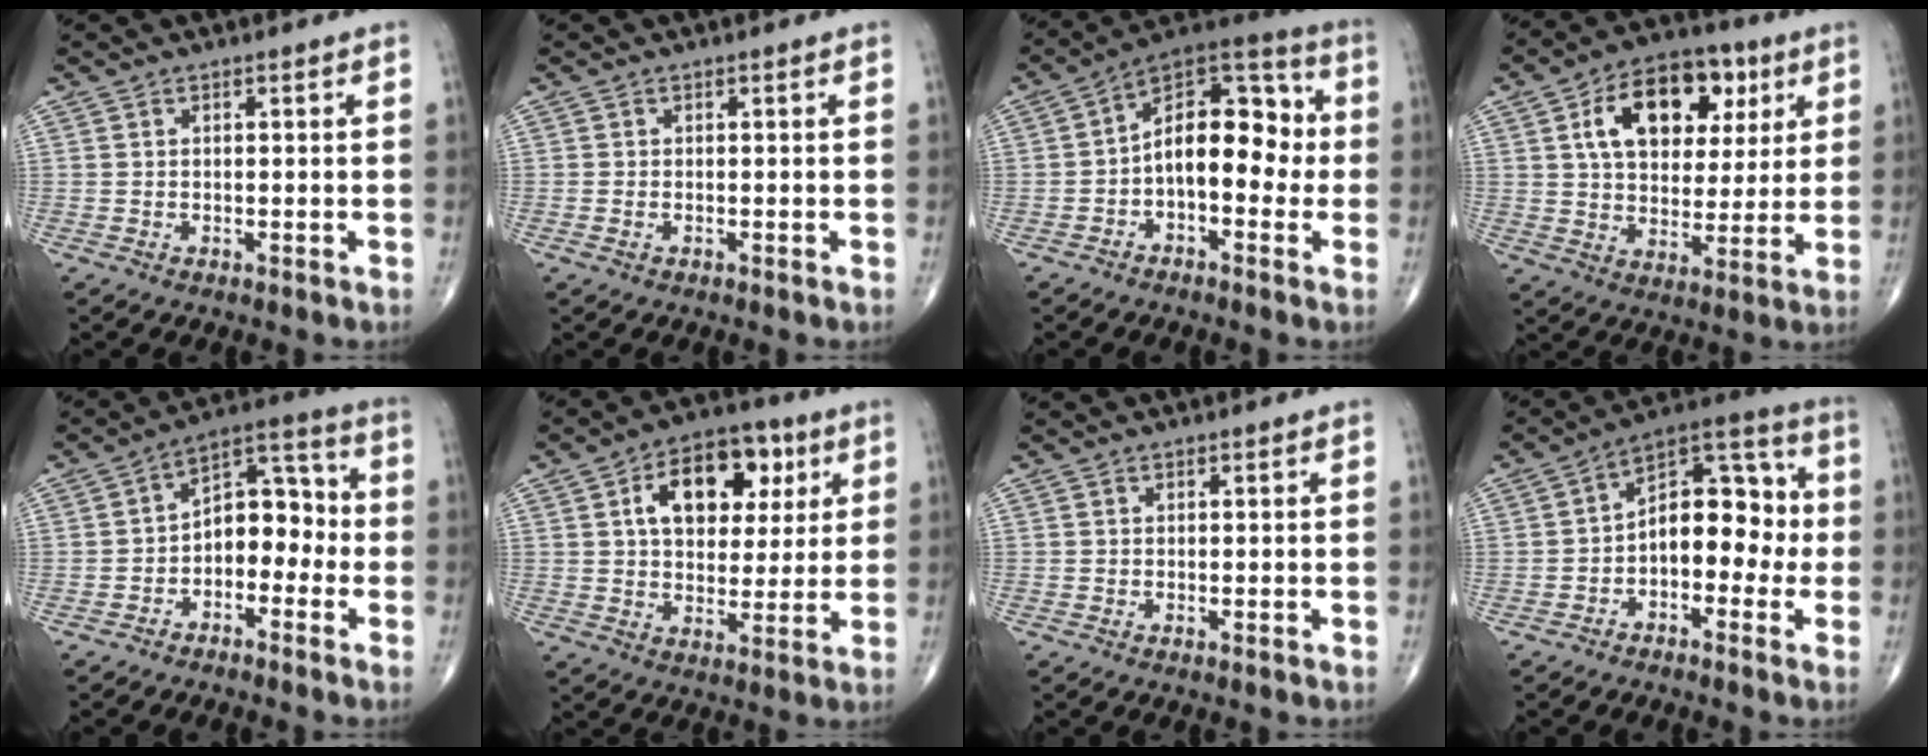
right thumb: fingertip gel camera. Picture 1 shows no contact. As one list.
[{"total": 0.6, "force": [-0.3, 0.4, 0.4], "torque": [-0.010, 0.000, -0.006]}, {"total": 14.7, "force": [-1.2, 8.3, 12.1], "torque": [-0.150, 0.049, -0.035]}, {"total": 18.6, "force": [6.4, 11.9, 12.8], "torque": [-0.170, 0.000, 0.099]}, {"total": 10.2, "force": [-2.3, 6.6, 7.5], "torque": [-0.075, 0.049, -0.051]}, {"total": 15.3, "force": [5.0, 9.6, 10.8], "torque": [-0.124, 0.003, 0.076]}, {"total": 0.0}, {"total": 12.8, "force": [-1.6, 7.8, 10.1], "torque": [-0.114, 0.048, -0.040]}]